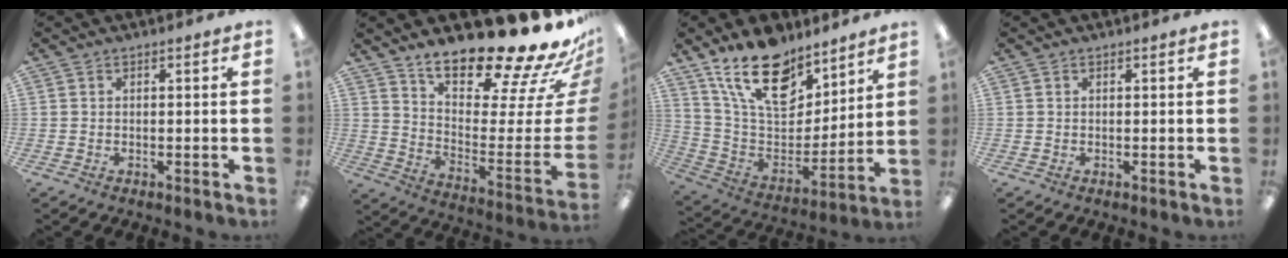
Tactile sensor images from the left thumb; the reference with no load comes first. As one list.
[{"total": 22.6, "force": [19.0, 5.1, 11.1], "torque": [-0.142, -0.154, 0.305]}, {"total": 19.9, "force": [13.9, 10.2, 10.0], "torque": [-0.175, -0.083, 0.250]}, {"total": 0.0}]